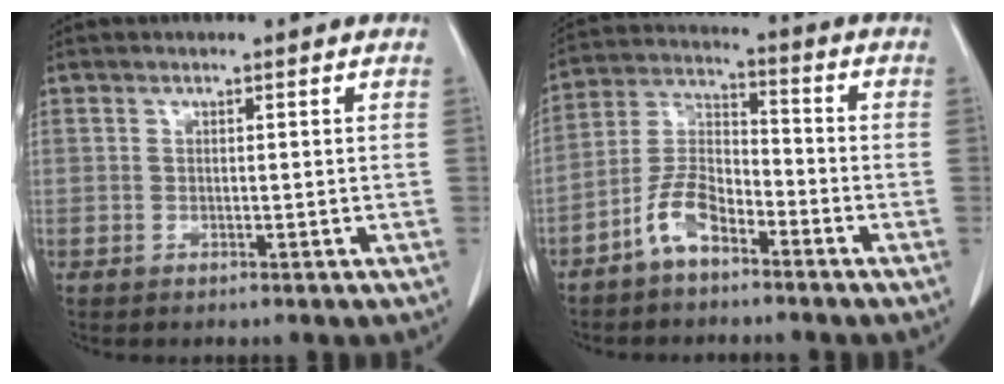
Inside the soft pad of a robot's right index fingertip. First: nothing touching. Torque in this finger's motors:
{"motor_torque": [0.73, -0.45, 0.18, 0.03]}